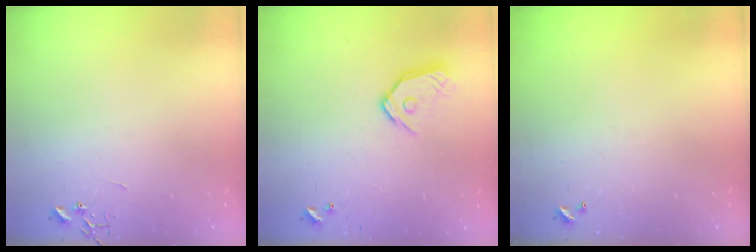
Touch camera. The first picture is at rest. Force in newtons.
{"total": 11.6, "press": 11.5, "slide": 1.2}
{"total": 0.0}